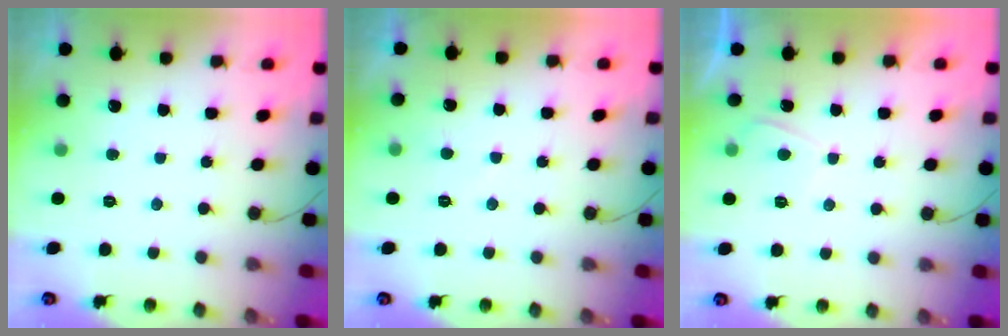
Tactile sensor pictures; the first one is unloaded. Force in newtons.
{"total": 2.0, "press": 1.9, "slide": 0.3}
{"total": 1.5, "press": 1.4, "slide": 0.6}